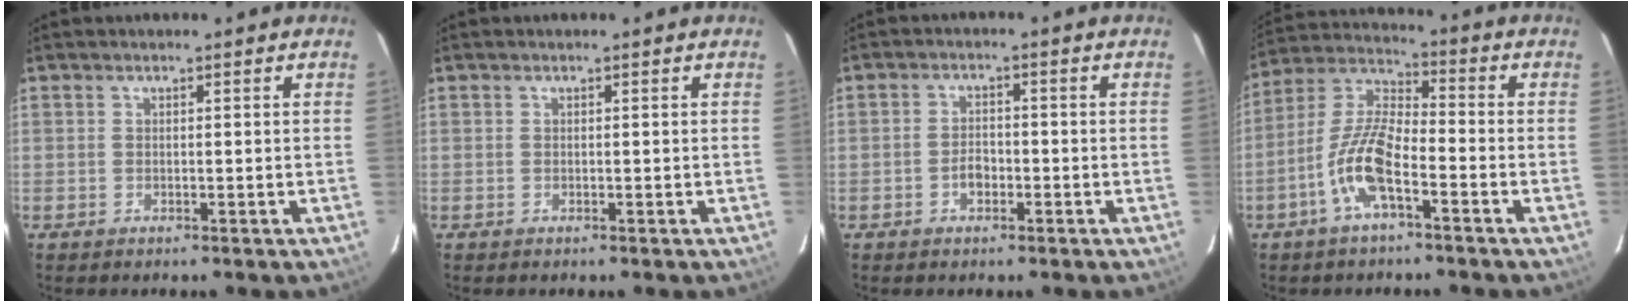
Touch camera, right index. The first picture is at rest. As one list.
[{"total": 0.0}, {"total": 3.0, "force": [-1.3, 2.0, 1.7], "torque": [-0.034, 0.006, -0.024]}, {"total": 10.9, "force": [-5.1, 3.2, 9.0], "torque": [-0.199, 0.005, -0.104]}]